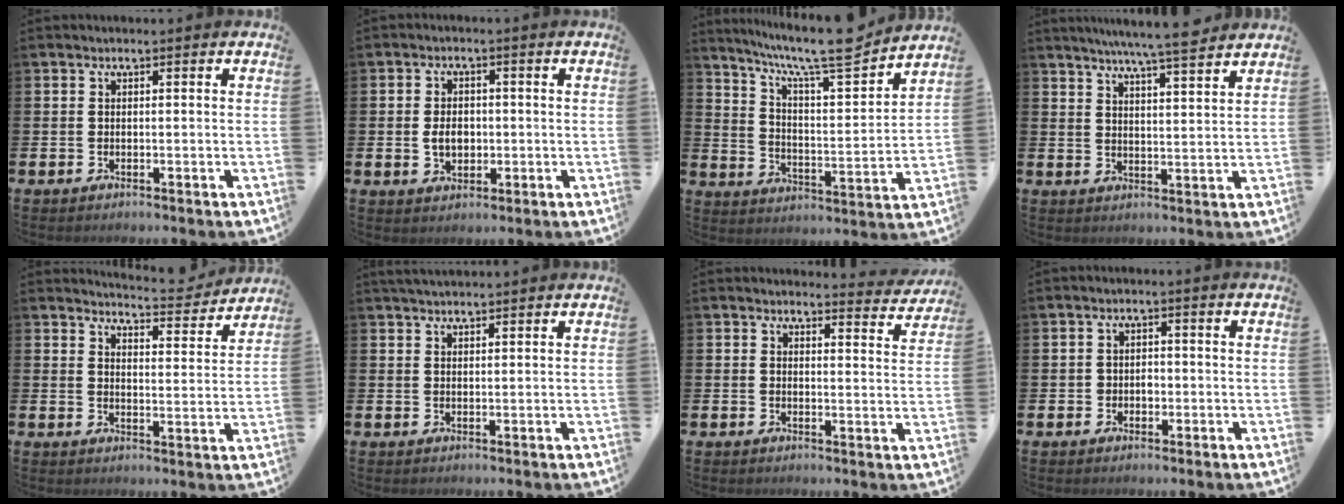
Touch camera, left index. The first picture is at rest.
{"total": 3.5, "force": [-0.2, 2.5, 2.4], "torque": [-0.029, 0.001, -0.010]}
{"total": 9.9, "force": [8.7, 1.1, 4.7], "torque": [-0.100, -0.063, 0.144]}
{"total": 6.6, "force": [6.2, -0.6, 2.2], "torque": [-0.049, -0.035, 0.107]}
{"total": 5.1, "force": [5.1, 0.3, 0.6], "torque": [-0.008, -0.042, 0.085]}
{"total": 2.2, "force": [2.2, 0.3, 0.5], "torque": [-0.008, -0.004, 0.038]}
{"total": 3.3, "force": [3.3, 0.3, 0.2], "torque": [0.011, -0.028, 0.055]}
{"total": 1.7, "force": [-0.4, 1.5, 0.7], "torque": [-0.004, 0.000, -0.013]}